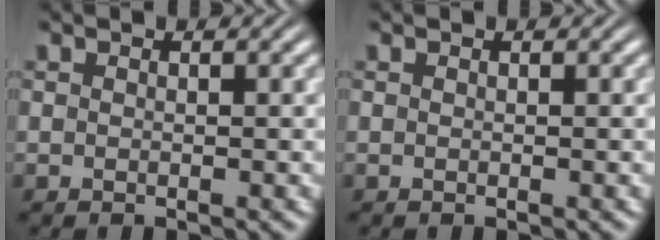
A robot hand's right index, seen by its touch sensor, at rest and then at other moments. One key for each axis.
{"total": 0.0}